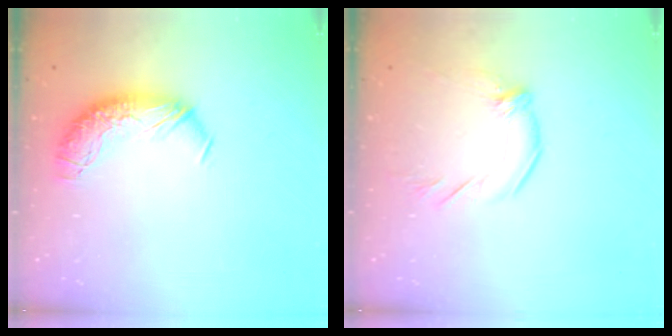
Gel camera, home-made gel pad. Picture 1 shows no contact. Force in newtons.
{"total": 1.4, "press": 0.2, "slide": 1.4}